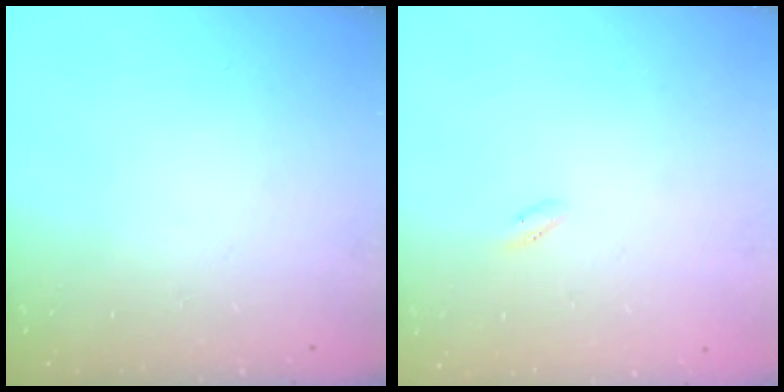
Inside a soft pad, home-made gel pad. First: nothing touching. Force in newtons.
{"total": 0.6, "press": 0.5, "slide": 0.4}